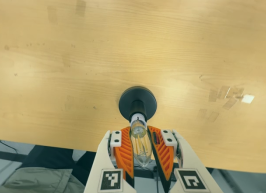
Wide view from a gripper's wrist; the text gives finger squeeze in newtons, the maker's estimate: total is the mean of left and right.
{"total": 20.2, "left": 19.9, "right": 20.6}